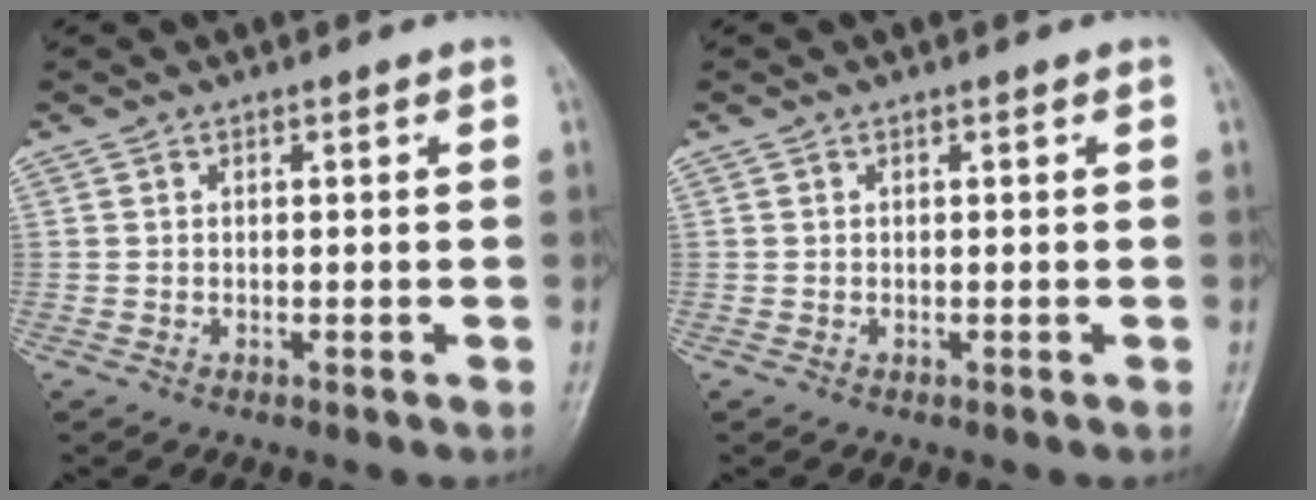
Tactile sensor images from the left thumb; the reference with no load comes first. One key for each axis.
{"total": 0.0}